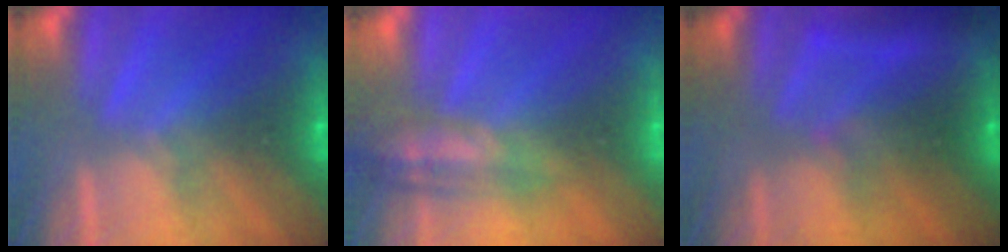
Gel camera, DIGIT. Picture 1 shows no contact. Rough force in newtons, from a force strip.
{"total": 2.6}
{"total": 6.5}